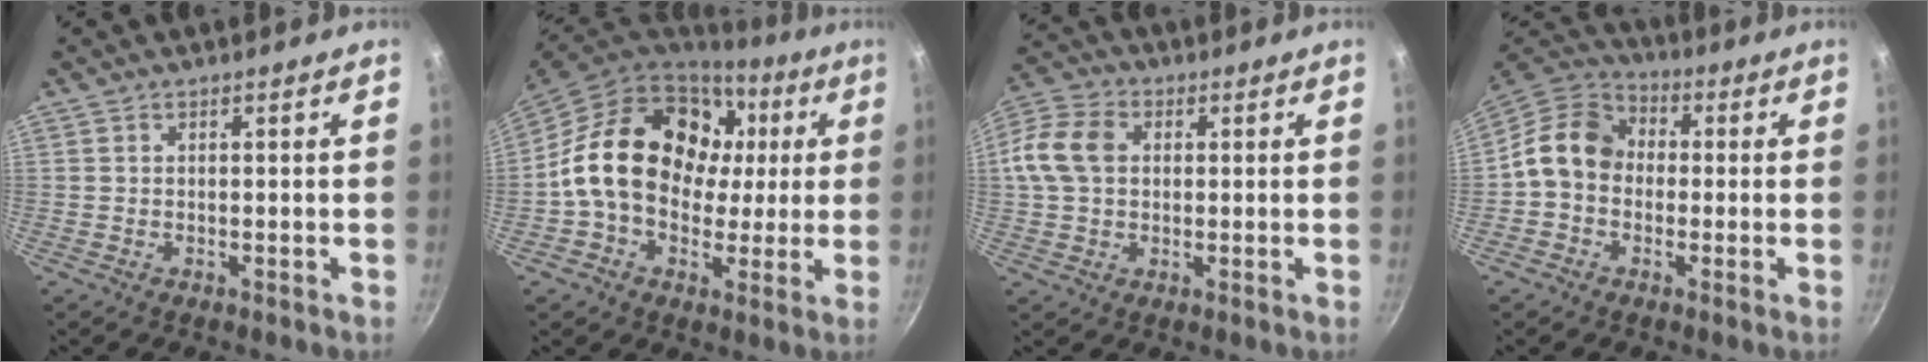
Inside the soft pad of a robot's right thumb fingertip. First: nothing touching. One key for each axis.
{"total": 21.7, "fx": 2.9, "fy": 16.5, "fz": 13.7, "tx": -0.205, "ty": 0.028, "tz": 0.044}
{"total": 10.5, "fx": 1.3, "fy": 7.8, "fz": 6.9, "tx": -0.126, "ty": 0.019, "tz": 0.009}
{"total": 11.4, "fx": -0.1, "fy": 9.4, "fz": 6.5, "tx": -0.082, "ty": 0.034, "tz": -0.027}